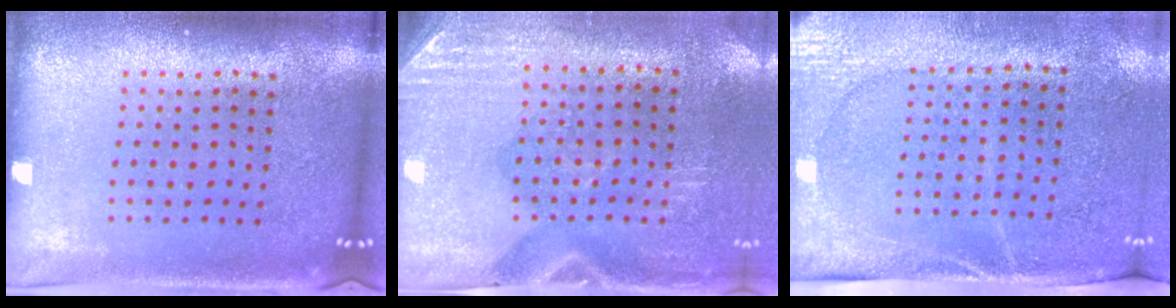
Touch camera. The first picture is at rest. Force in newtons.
{"total": 3.0, "press": 2.6, "slide": 1.5}
{"total": 2.7, "press": 2.3, "slide": 1.4}